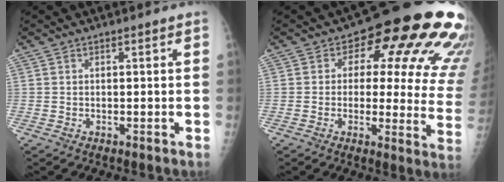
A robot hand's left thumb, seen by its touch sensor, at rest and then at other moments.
{"total": 21.3, "force": [9.3, 10.4, 16.1], "torque": [-0.146, -0.027, 0.096]}